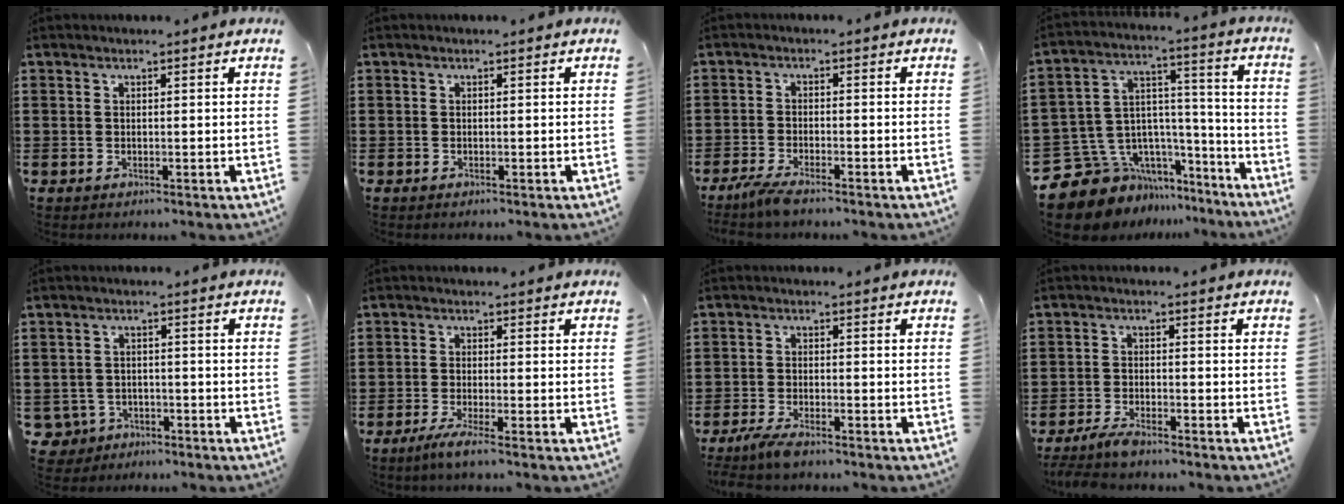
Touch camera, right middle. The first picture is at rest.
{"total": 0.0}
{"total": 2.9, "force": [-2.6, 0.1, 1.5], "torque": [-0.046, -0.010, -0.056]}
{"total": 10.5, "force": [-8.2, 6.2, 1.9], "torque": [-0.063, 0.005, -0.153]}
{"total": 2.8, "force": [-2.3, 1.5, 0.3], "torque": [-0.029, -0.004, -0.054]}
{"total": 2.7, "force": [-1.8, -0.3, 2.0], "torque": [-0.038, -0.008, -0.033]}
{"total": 2.9, "force": [-2.5, 0.3, 1.5], "torque": [-0.040, -0.003, -0.053]}
{"total": 3.1, "force": [-2.8, 0.4, 1.3], "torque": [-0.037, -0.001, -0.062]}